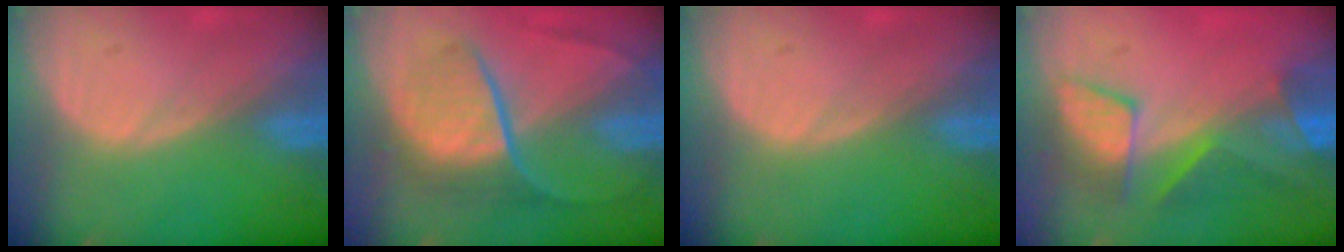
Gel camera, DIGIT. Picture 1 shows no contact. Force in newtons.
{"total": 9.3, "press": 7.7, "slide": 5.2}
{"total": 0.0}
{"total": 7.7, "press": 7.6, "slide": 1.4}